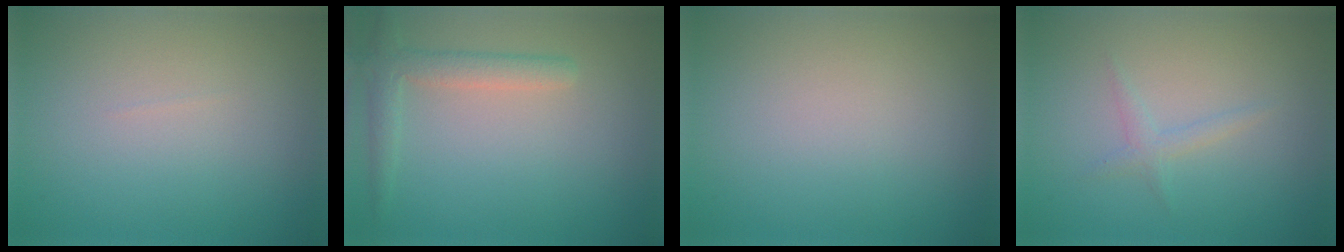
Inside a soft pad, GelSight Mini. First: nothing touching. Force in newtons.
{"total": 2.6, "press": 2.5, "slide": 0.2}
{"total": 0.0}
{"total": 1.2, "press": 1.2, "slide": 0.1}